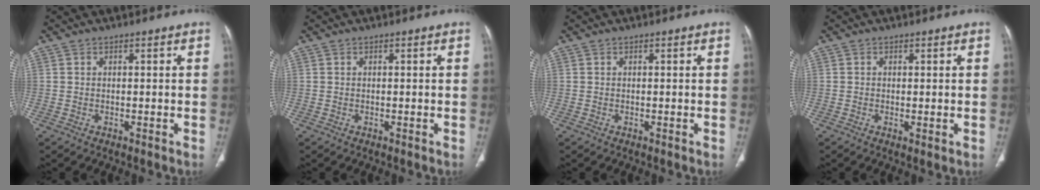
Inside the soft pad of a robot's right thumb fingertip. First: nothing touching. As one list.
[{"total": 0.0}, {"total": 0.0}, {"total": 0.9, "force": [-0.2, 0.3, 0.9], "torque": [-0.018, -0.006, -0.003]}]